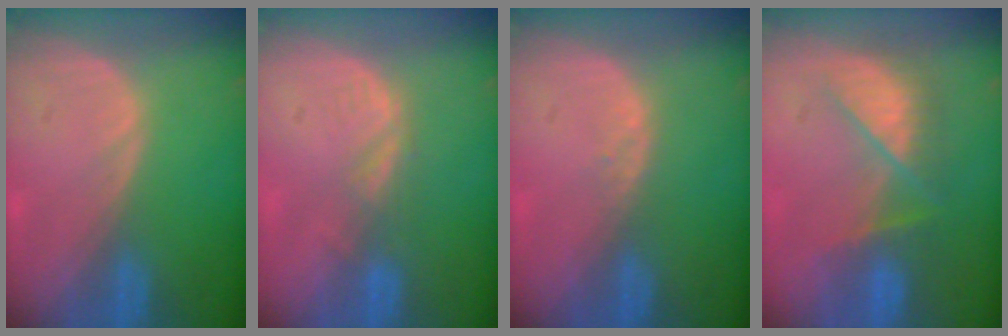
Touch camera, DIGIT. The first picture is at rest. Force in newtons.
{"total": 2.8, "press": 2.2, "slide": 1.7}
{"total": 1.1, "press": 0.8, "slide": 0.7}
{"total": 7.0, "press": 6.9, "slide": 1.1}